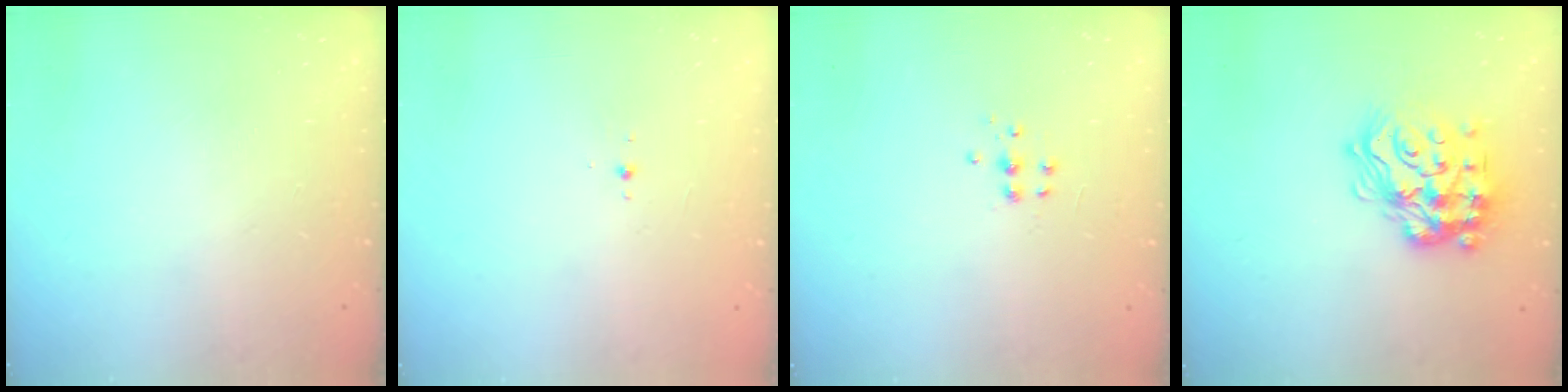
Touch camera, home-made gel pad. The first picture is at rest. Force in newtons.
{"total": 2.8, "press": 2.8, "slide": 0.7}
{"total": 4.4, "press": 4.4, "slide": 0.4}
{"total": 20.5, "press": 20.5, "slide": 1.1}